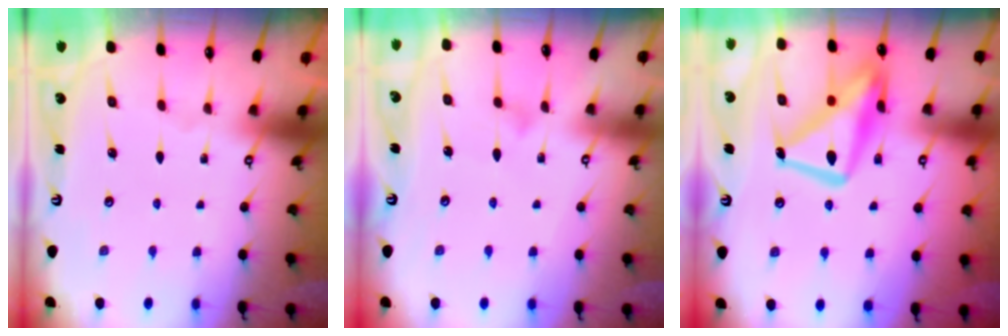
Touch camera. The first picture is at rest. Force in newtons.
{"total": 5.0, "press": 5.0, "slide": 0.3}
{"total": 17.2, "press": 17.1, "slide": 1.6}